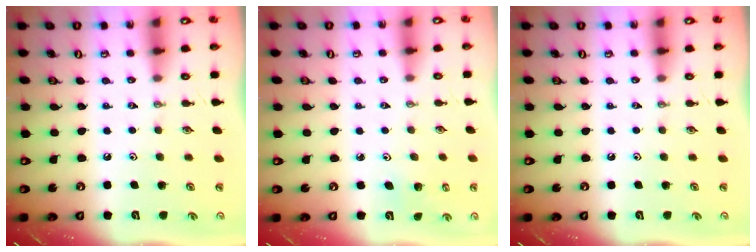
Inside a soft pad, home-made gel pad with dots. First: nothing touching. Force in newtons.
{"total": 2.3, "press": 2.3, "slide": 0.2}
{"total": 0.0}